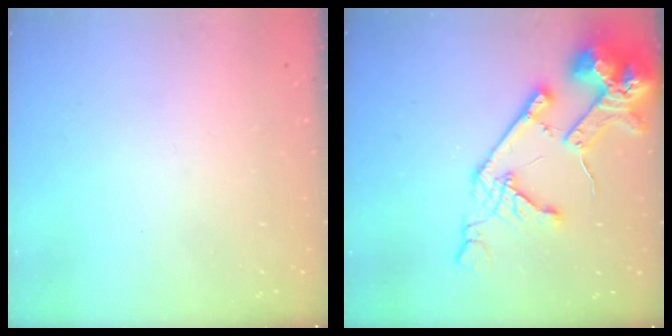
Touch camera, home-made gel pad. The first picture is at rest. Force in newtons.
{"total": 20.2, "press": 20.0, "slide": 2.4}